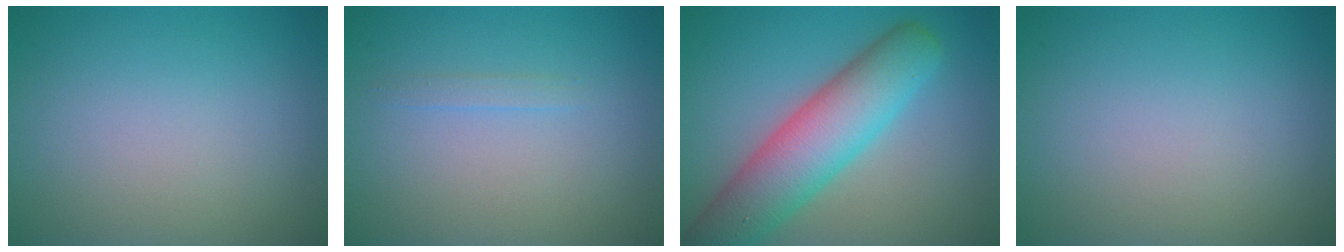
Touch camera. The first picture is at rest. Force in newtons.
{"total": 0.8, "press": 0.8, "slide": 0.1}
{"total": 8.2, "press": 8.2, "slide": 0.6}
{"total": 0.0}